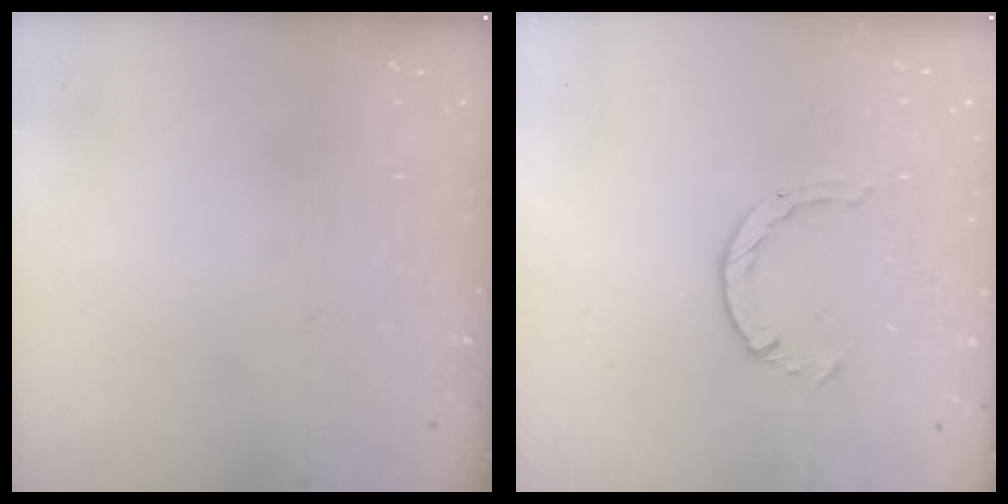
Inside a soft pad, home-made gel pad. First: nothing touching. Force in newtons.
{"total": 2.1, "press": 2.1, "slide": 0.3}